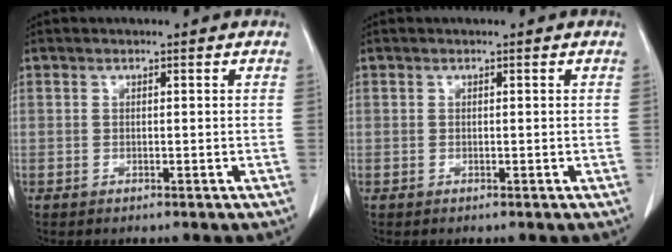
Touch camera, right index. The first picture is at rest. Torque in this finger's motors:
{"motor_torque": [0.01, 0.01, 0.00, 0.00]}